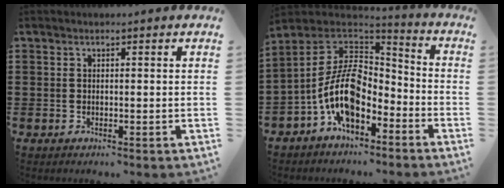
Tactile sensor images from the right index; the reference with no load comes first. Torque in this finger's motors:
{"motor_torque": [2.14, 0.00, 1.05, 0.20]}